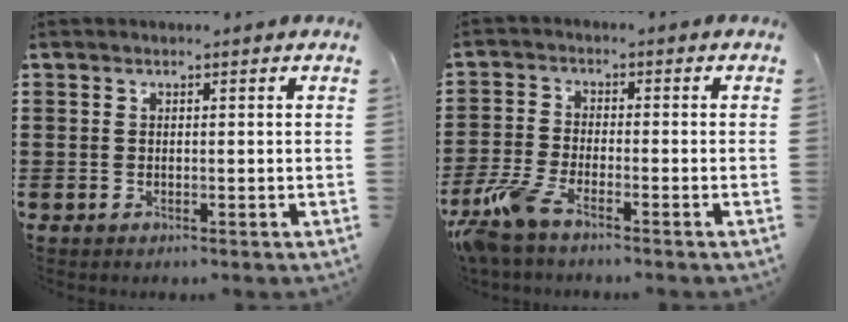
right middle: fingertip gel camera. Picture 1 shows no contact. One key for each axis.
{"total": 5.7, "fx": -4.2, "fy": 1.2, "fz": 3.7, "tx": -0.109, "ty": -0.016, "tz": -0.086}